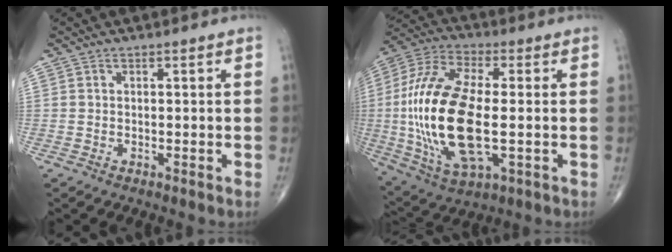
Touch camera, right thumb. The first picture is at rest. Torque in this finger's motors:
{"motor_torque": [1.78, 2.96, 2.71, 0.03, 0.98]}